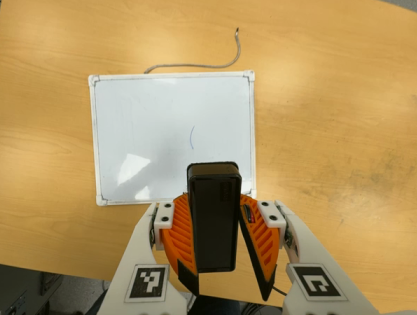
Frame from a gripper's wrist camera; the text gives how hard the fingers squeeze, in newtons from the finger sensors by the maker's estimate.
{"total": 7.3, "left": 7.7, "right": 6.8}